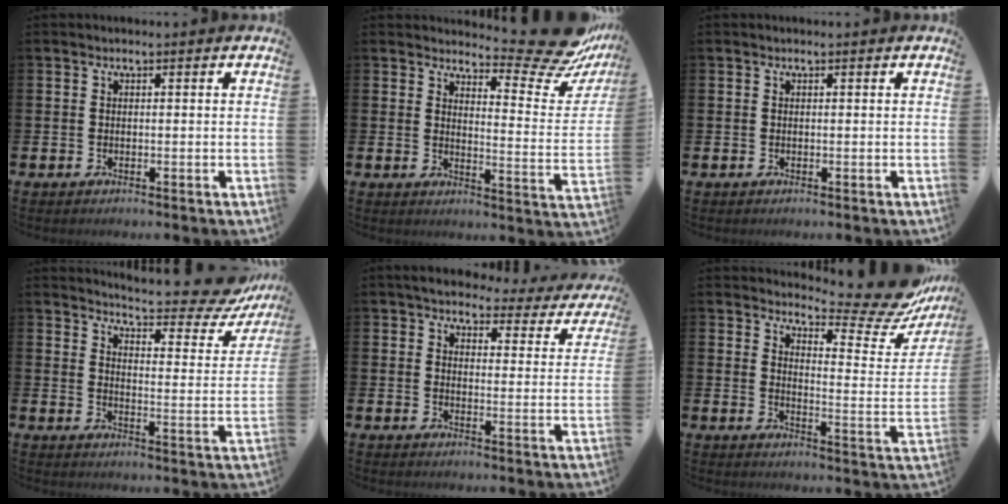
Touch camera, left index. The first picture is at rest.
{"total": 9.4, "force": [8.3, 2.3, 3.7], "torque": [-0.043, -0.075, 0.139]}
{"total": 0.0}
{"total": 6.6, "force": [6.3, 0.9, 1.7], "torque": [-0.040, -0.058, 0.102]}
{"total": 4.2, "force": [3.7, 1.6, 0.9], "torque": [-0.036, -0.026, 0.060]}
{"total": 8.6, "force": [8.1, 1.4, 2.6], "torque": [-0.039, -0.076, 0.137]}